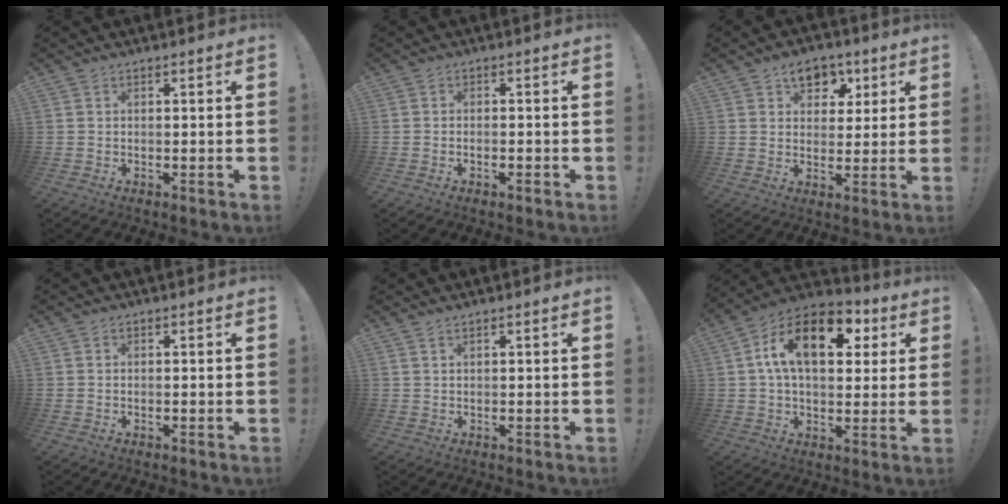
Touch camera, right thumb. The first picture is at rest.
{"total": 1.4, "force": [-0.9, 0.3, 1.0], "torque": [-0.014, 0.005, -0.016]}
{"total": 8.6, "force": [4.6, 6.3, 3.6], "torque": [-0.037, -0.020, 0.085]}
{"total": 0.0}
{"total": 1.1, "force": [0.8, -0.1, 0.7], "torque": [-0.022, 0.003, 0.015]}
{"total": 17.8, "force": [5.7, 10.1, 13.5], "torque": [-0.224, -0.004, 0.094]}